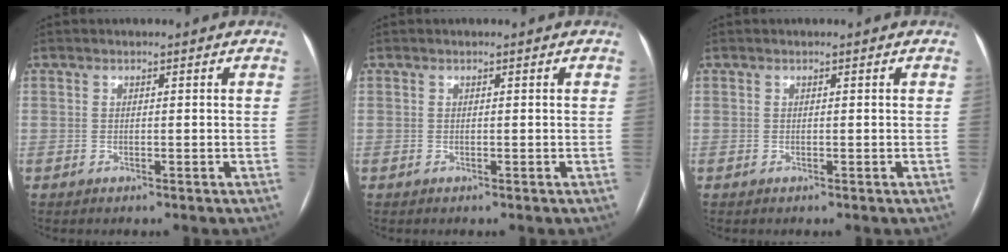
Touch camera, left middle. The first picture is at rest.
{"total": 0.0}
{"total": 0.0}